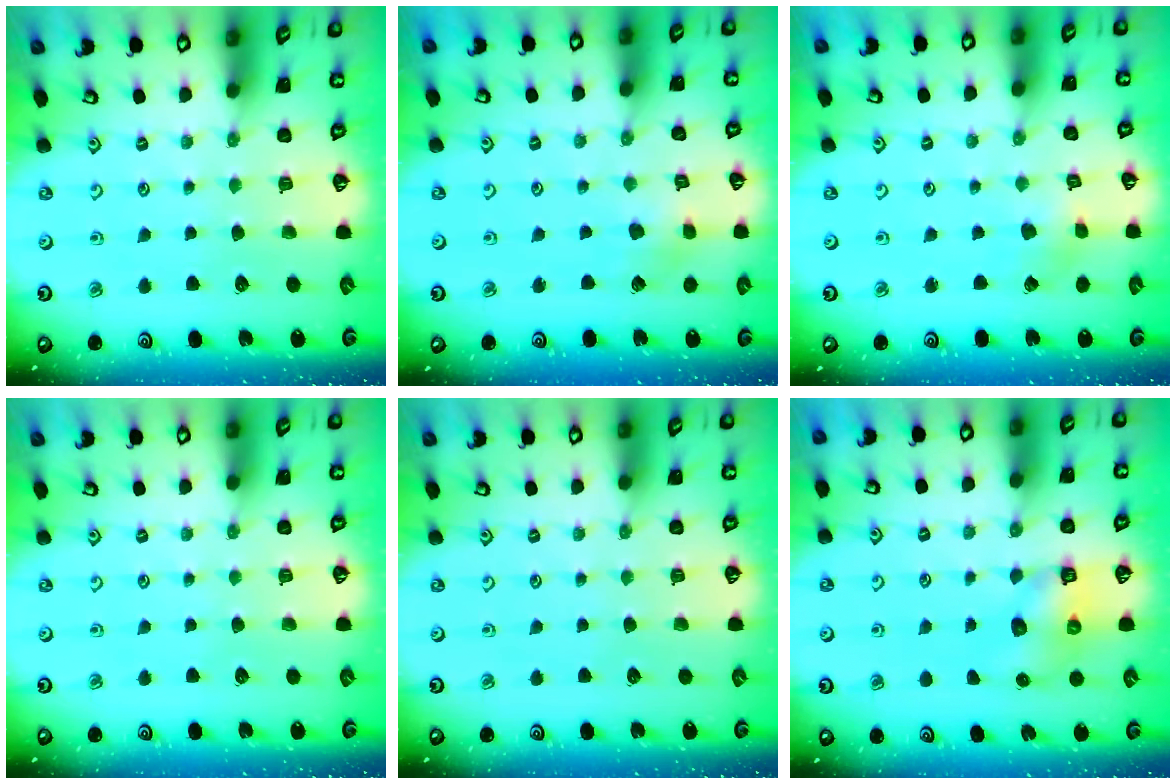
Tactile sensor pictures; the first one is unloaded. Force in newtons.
{"total": 4.8, "press": 4.8, "slide": 0.4}
{"total": 2.6, "press": 2.6, "slide": 0.3}
{"total": 0.0}
{"total": 0.0}
{"total": 6.2, "press": 6.1, "slide": 0.7}